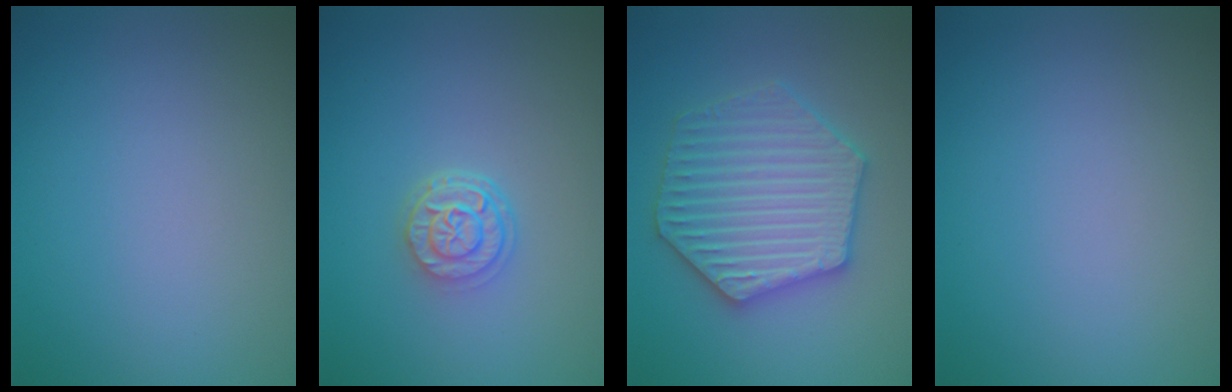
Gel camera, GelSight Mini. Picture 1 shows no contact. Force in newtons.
{"total": 2.7, "press": 2.2, "slide": 1.6}
{"total": 6.3, "press": 6.2, "slide": 1.2}
{"total": 0.0}